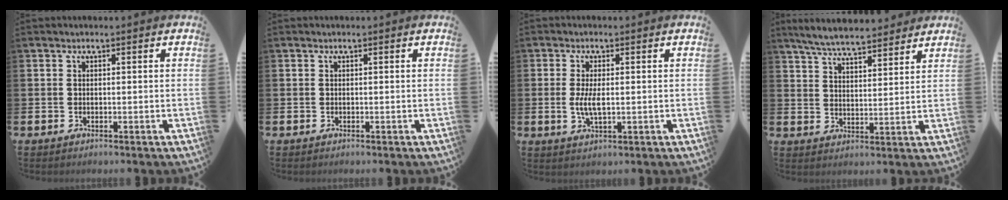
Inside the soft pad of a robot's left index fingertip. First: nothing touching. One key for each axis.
{"total": 0.0}
{"total": 3.6, "fx": 0.1, "fy": 1.4, "fz": 3.3, "tx": -0.058, "ty": 0.002, "tz": 0.000}
{"total": 6.3, "fx": 6.0, "fy": 0.8, "fz": 1.7, "tx": -0.059, "ty": -0.025, "tz": 0.109}